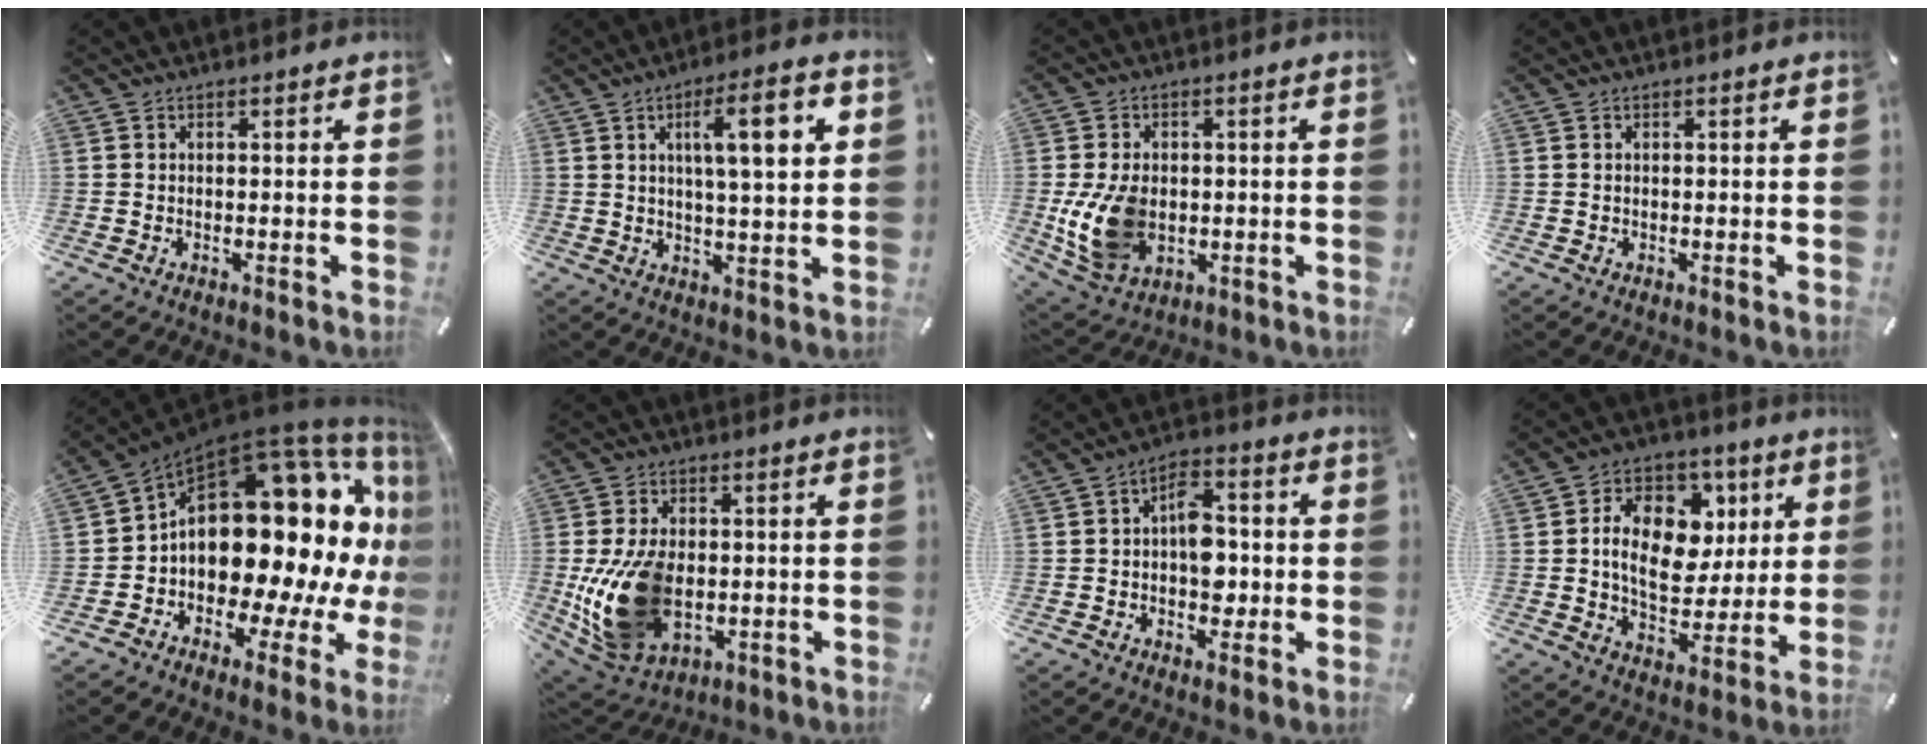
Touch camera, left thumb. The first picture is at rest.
{"total": 12.4, "force": [4.1, 3.0, 11.3], "torque": [-0.179, -0.001, 0.056]}
{"total": 12.0, "force": [-1.3, 8.8, 8.1], "torque": [-0.169, 0.002, -0.020]}
{"total": 0.0}
{"total": 21.7, "force": [4.6, 13.2, 16.6], "torque": [-0.262, -0.066, 0.093]}
{"total": 17.5, "force": [-2.1, 11.8, 12.7], "torque": [-0.266, -0.005, -0.032]}
{"total": 8.7, "force": [-0.6, 6.1, 6.2], "torque": [-0.063, 0.002, -0.014]}
{"total": 15.5, "force": [3.1, 11.5, 10.0], "torque": [-0.174, 0.001, 0.060]}